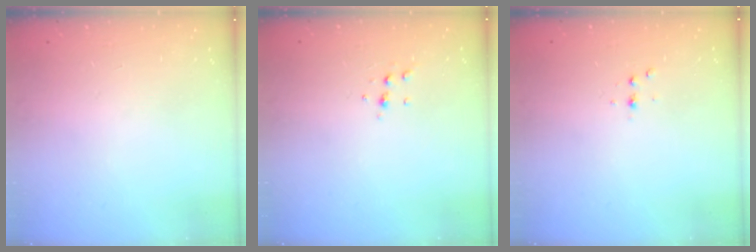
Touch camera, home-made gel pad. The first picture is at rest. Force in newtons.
{"total": 4.5, "press": 4.3, "slide": 1.3}
{"total": 2.3, "press": 2.3, "slide": 0.3}